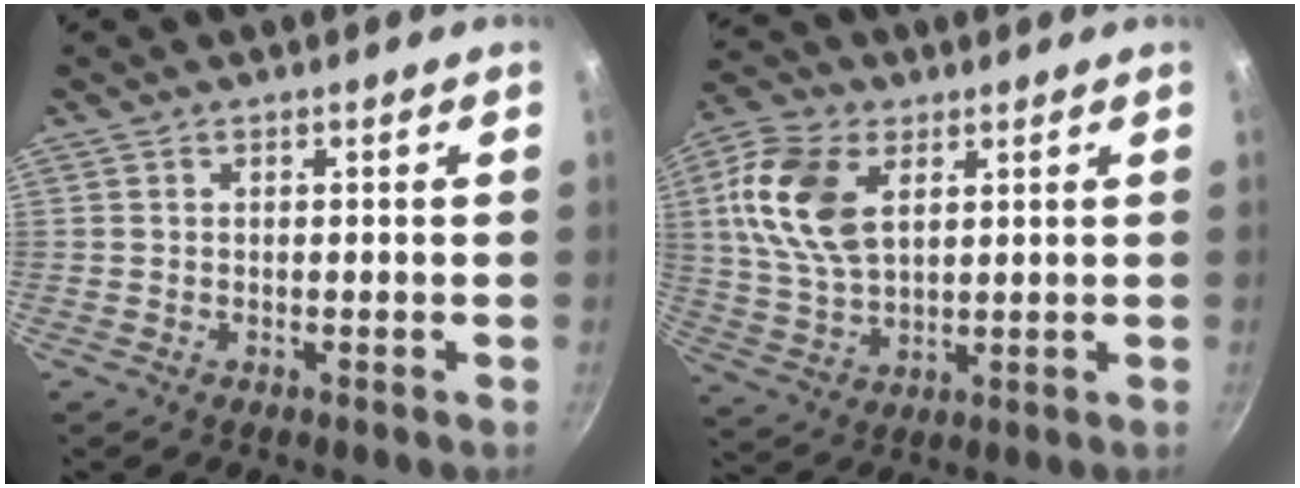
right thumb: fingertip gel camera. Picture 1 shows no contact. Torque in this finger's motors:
{"motor_torque": [-0.67, 1.22, 0.98, 0.81, 0.20]}